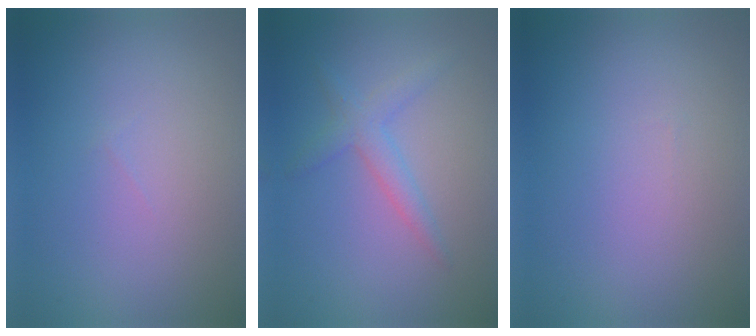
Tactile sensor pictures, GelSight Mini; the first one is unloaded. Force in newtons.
{"total": 2.3, "press": 2.3, "slide": 0.1}
{"total": 0.0}